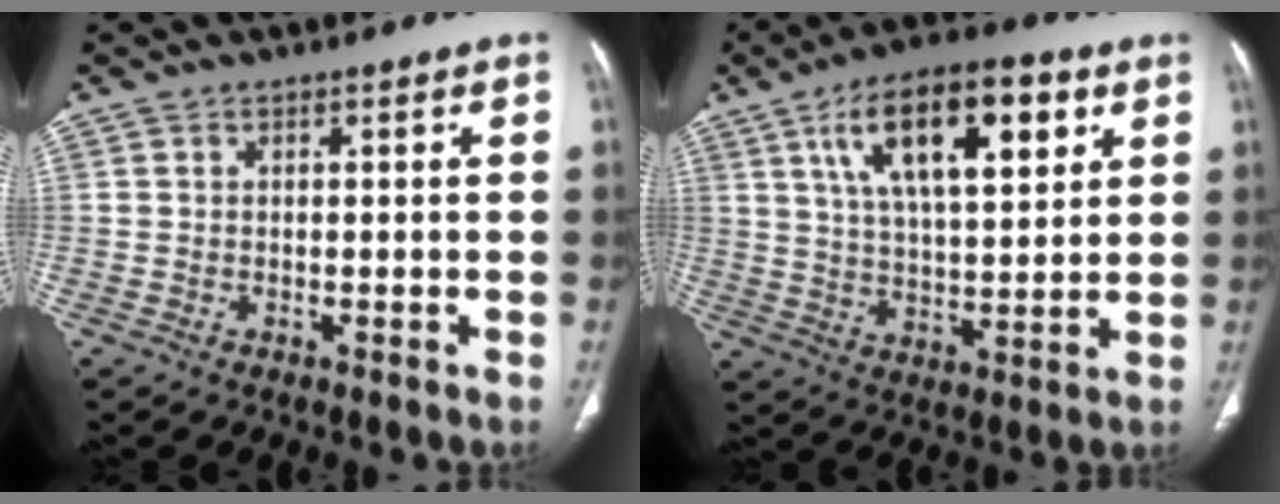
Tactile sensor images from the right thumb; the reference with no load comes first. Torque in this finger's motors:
{"motor_torque": [-0.31, 1.30, 1.08, 0.06, 0.18]}